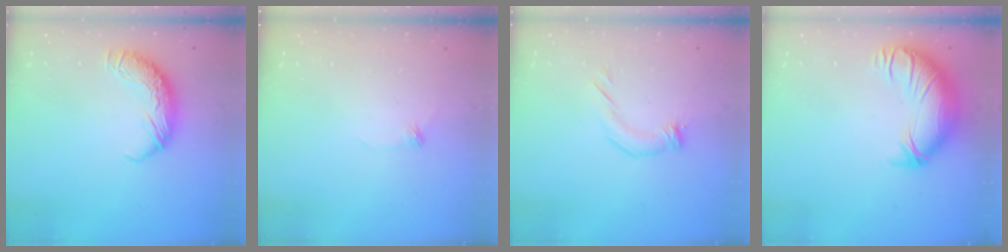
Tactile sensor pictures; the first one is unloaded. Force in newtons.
{"total": 8.7, "press": 8.7, "slide": 0.4}
{"total": 2.8, "press": 2.7, "slide": 0.8}
{"total": 3.5, "press": 0.9, "slide": 3.4}